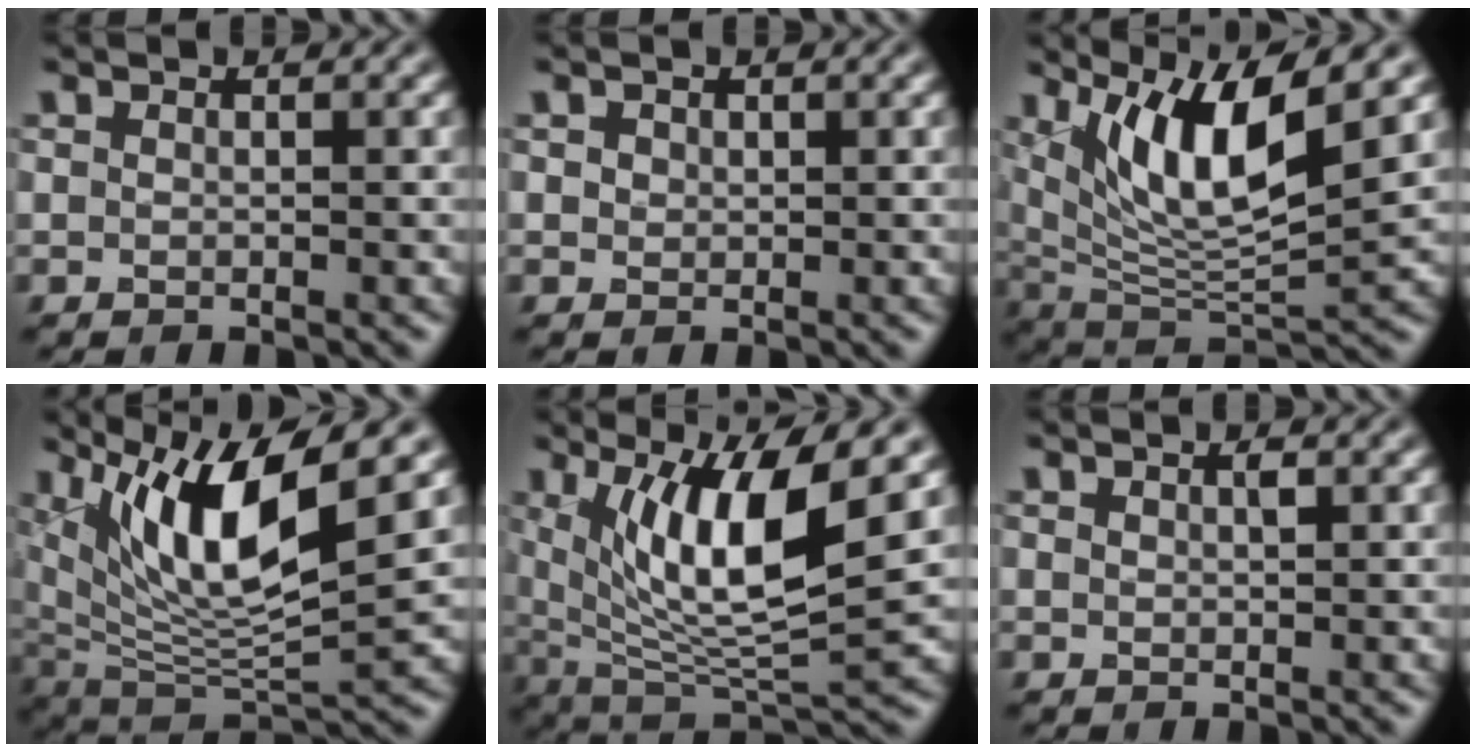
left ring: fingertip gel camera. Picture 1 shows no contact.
{"total": 0.8, "force": [0.3, 0.7, 0.2], "torque": [-0.002, -0.001, 0.006]}
{"total": 9.3, "force": [4.1, 2.5, 8.0], "torque": [-0.141, -0.014, 0.082]}
{"total": 10.4, "force": [4.5, 3.0, 8.9], "torque": [-0.162, -0.006, 0.087]}
{"total": 9.7, "force": [2.9, 2.6, 8.9], "torque": [-0.151, -0.014, 0.058]}
{"total": 0.8, "force": [0.4, 0.3, 0.6], "torque": [-0.014, 0.001, 0.008]}